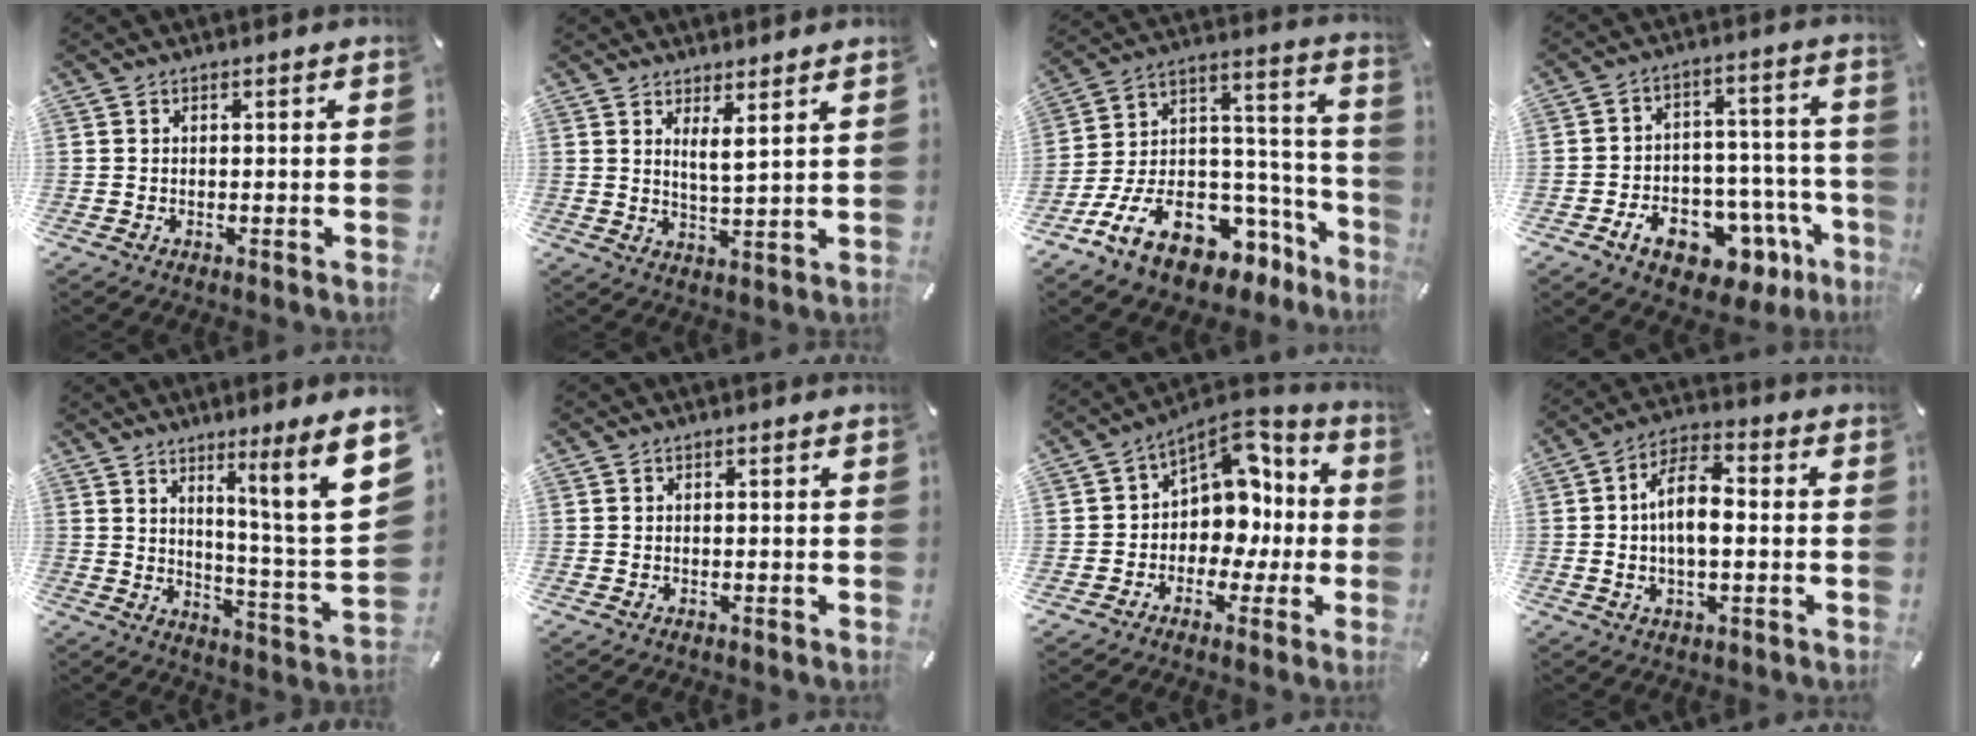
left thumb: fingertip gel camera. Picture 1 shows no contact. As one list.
[{"total": 4.4, "force": [3.1, 0.1, 3.1], "torque": [-0.054, -0.020, 0.049]}, {"total": 20.3, "force": [-10.2, 12.3, 12.5], "torque": [-0.217, 0.028, -0.160]}, {"total": 14.2, "force": [-7.6, 8.2, 8.8], "torque": [-0.110, 0.053, -0.119]}, {"total": 13.9, "force": [7.8, -0.3, 11.5], "torque": [-0.170, -0.070, 0.109]}, {"total": 0.0}, {"total": 10.5, "force": [1.9, 8.9, 5.1], "torque": [-0.066, -0.023, 0.040]}, {"total": 9.5, "force": [0.0, 4.2, 8.5], "torque": [-0.156, 0.008, -0.001]}]